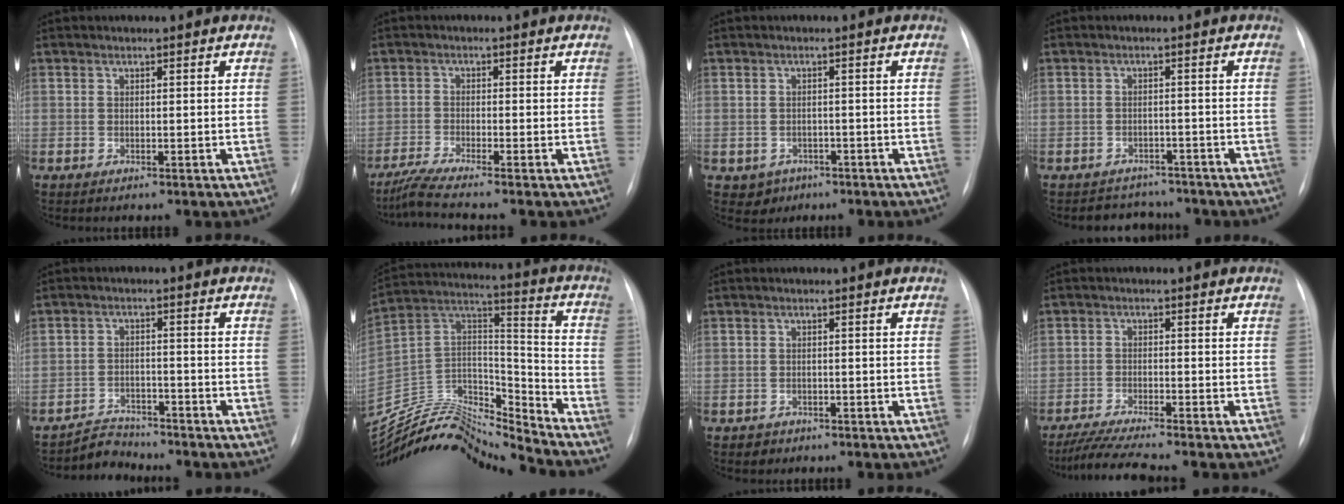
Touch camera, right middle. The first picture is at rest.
{"total": 4.3, "force": [-3.7, -1.2, 2.0], "torque": [-0.049, -0.018, -0.072]}
{"total": 3.0, "force": [-1.4, 2.6, 0.3], "torque": [-0.003, 0.009, -0.011]}
{"total": 5.0, "force": [-4.5, 2.3, -0.3], "torque": [0.007, 0.017, -0.059]}
{"total": 4.0, "force": [-3.8, 0.8, -0.9], "torque": [0.015, -0.004, -0.062]}
{"total": 18.2, "force": [-17.8, 1.6, 3.7], "torque": [-0.054, 0.066, -0.310]}
{"total": 1.4, "force": [-0.9, 1.1, -0.1], "torque": [-0.002, 0.004, -0.012]}
{"total": 6.6, "force": [-5.8, -1.1, 3.1], "torque": [-0.056, -0.027, -0.102]}